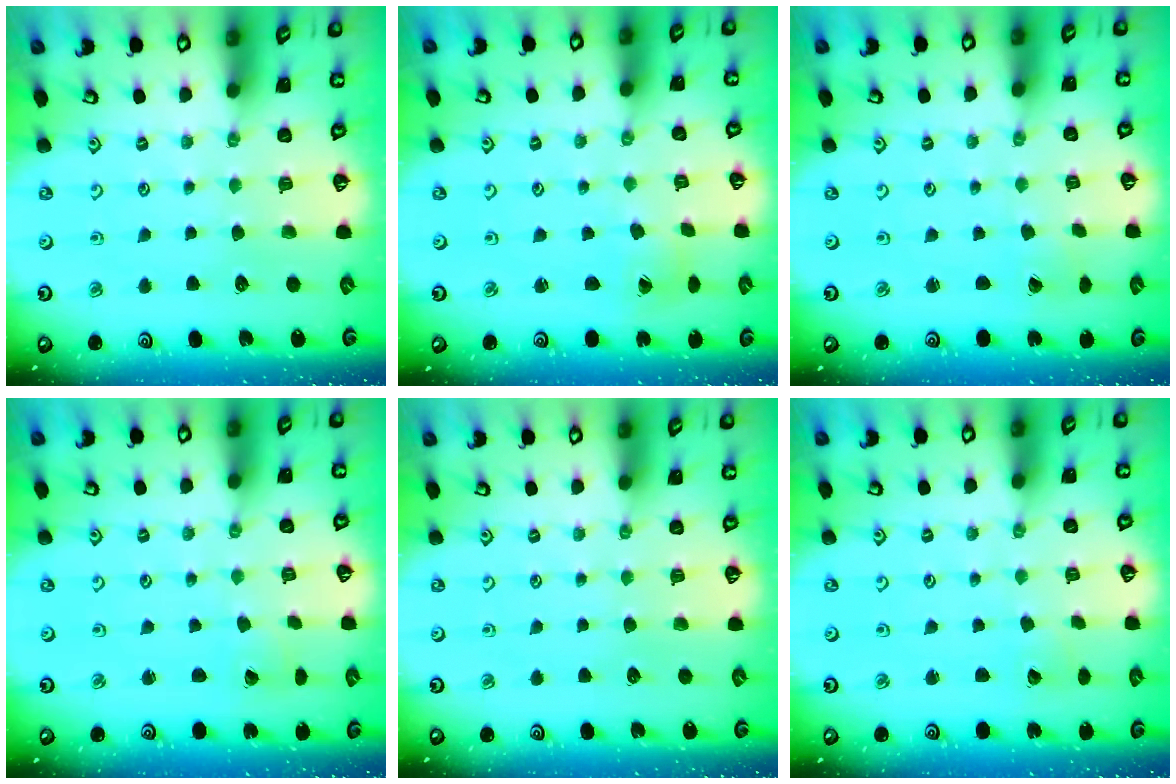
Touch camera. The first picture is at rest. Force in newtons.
{"total": 0.6, "press": 0.6, "slide": 0.2}
{"total": 0.0}
{"total": 2.1, "press": 2.1, "slide": 0.1}
{"total": 0.0}
{"total": 1.5, "press": 1.5, "slide": 0.2}